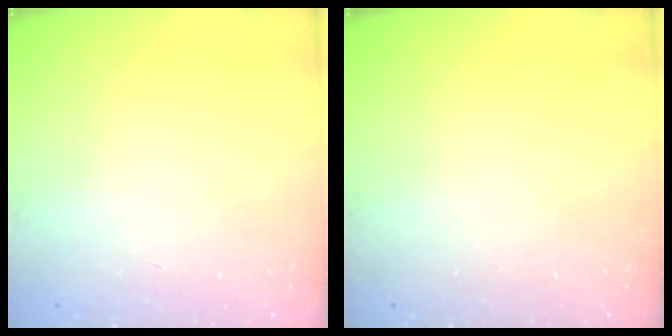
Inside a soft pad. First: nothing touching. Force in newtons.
{"total": 0.0}